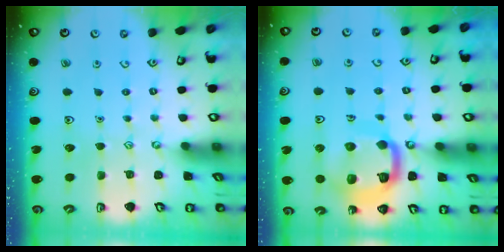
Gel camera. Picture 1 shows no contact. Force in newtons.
{"total": 16.3, "press": 16.2, "slide": 1.7}